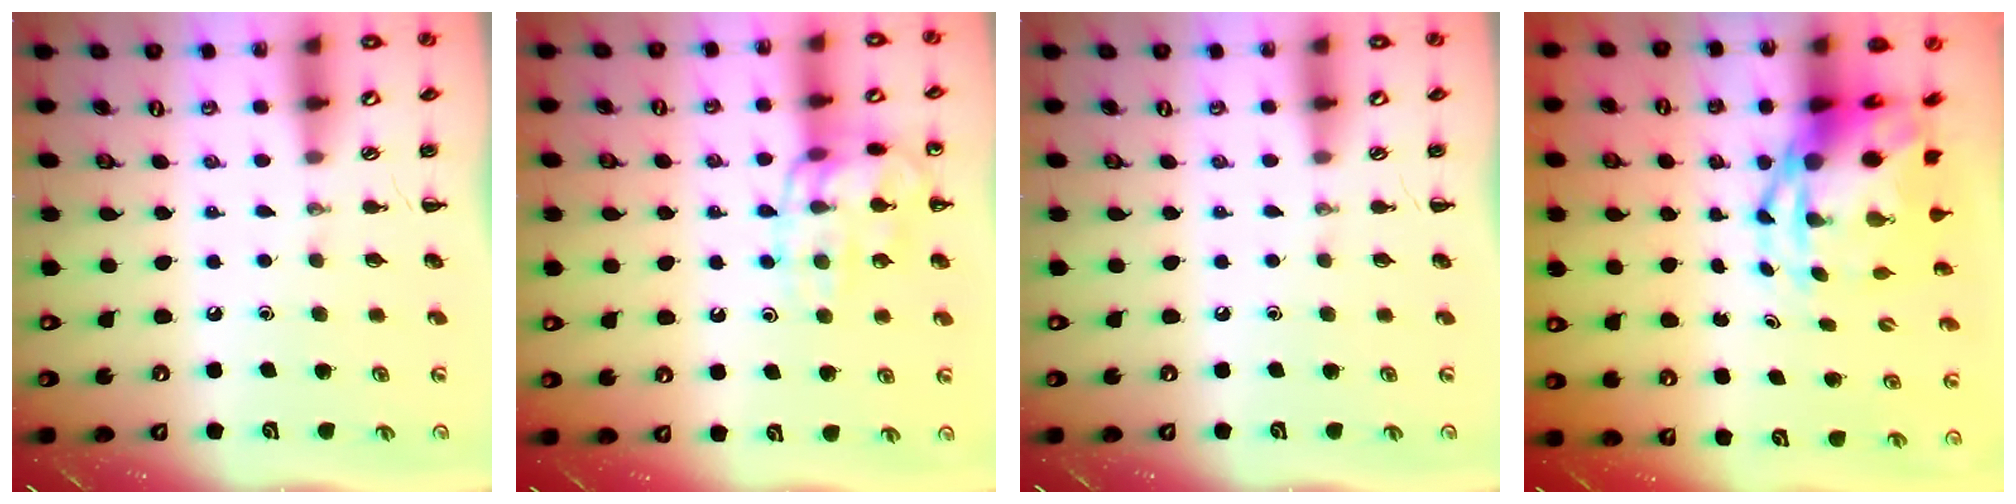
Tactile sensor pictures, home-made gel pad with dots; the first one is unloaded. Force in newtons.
{"total": 14.5, "press": 14.5, "slide": 0.5}
{"total": 0.0}
{"total": 8.1, "press": 7.8, "slide": 2.1}